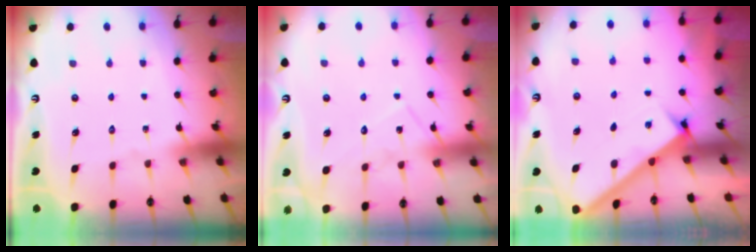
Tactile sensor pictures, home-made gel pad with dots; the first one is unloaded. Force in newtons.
{"total": 9.2, "press": 9.2, "slide": 0.7}
{"total": 2.7, "press": 2.7, "slide": 0.3}